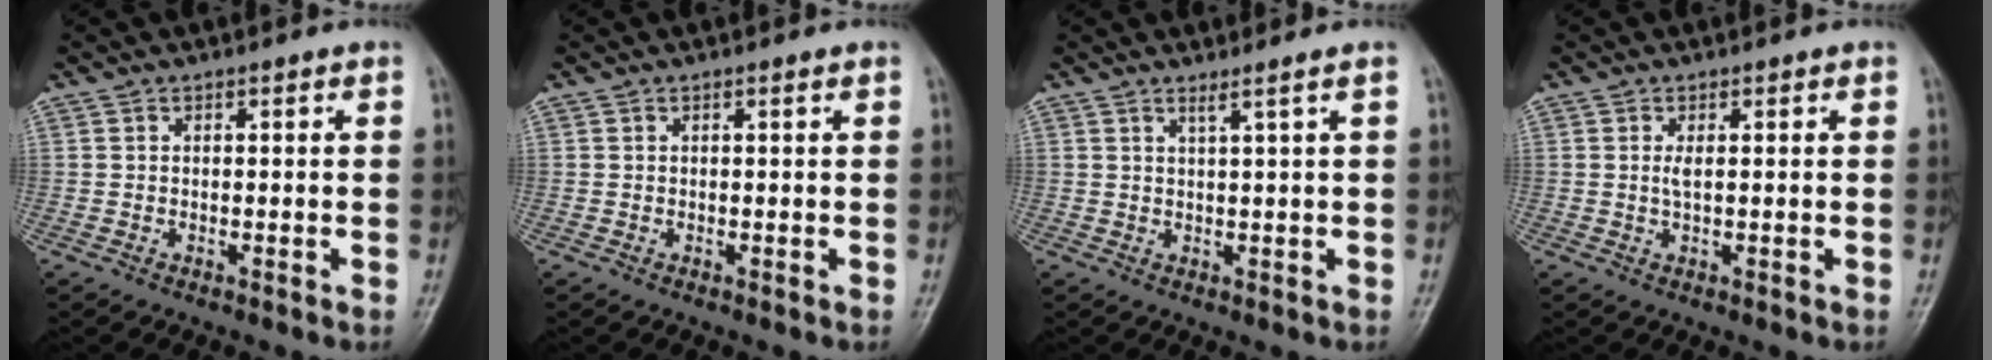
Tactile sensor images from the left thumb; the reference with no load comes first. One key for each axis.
{"total": 0.0}
{"total": 1.8, "fx": 1.1, "fy": -0.7, "fz": 1.2, "tx": -0.035, "ty": -0.015, "tz": 0.026}
{"total": 1.5, "fx": 0.3, "fy": 0.6, "fz": 1.3, "tx": -0.029, "ty": -0.002, "tz": 0.007}